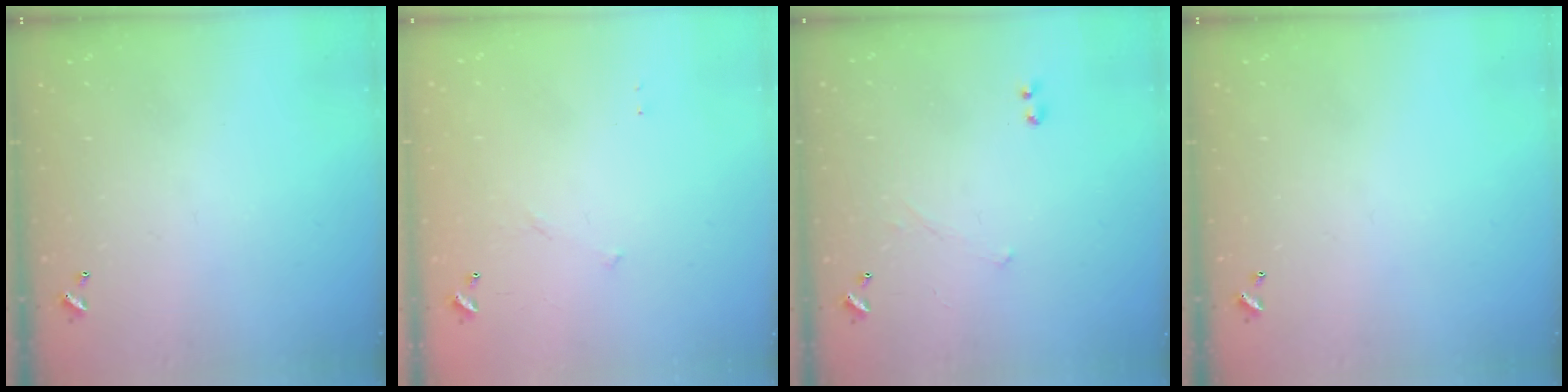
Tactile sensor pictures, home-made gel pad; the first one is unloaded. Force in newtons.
{"total": 7.6, "press": 7.5, "slide": 0.6}
{"total": 1.7, "press": 1.7, "slide": 0.4}
{"total": 0.0}